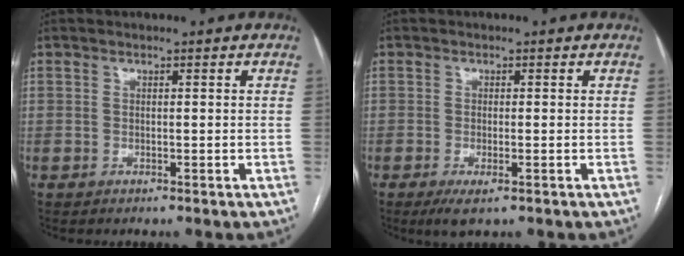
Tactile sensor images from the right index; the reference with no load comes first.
{"total": 3.1, "force": [-1.6, 0.6, 2.5], "torque": [-0.043, -0.007, -0.023]}